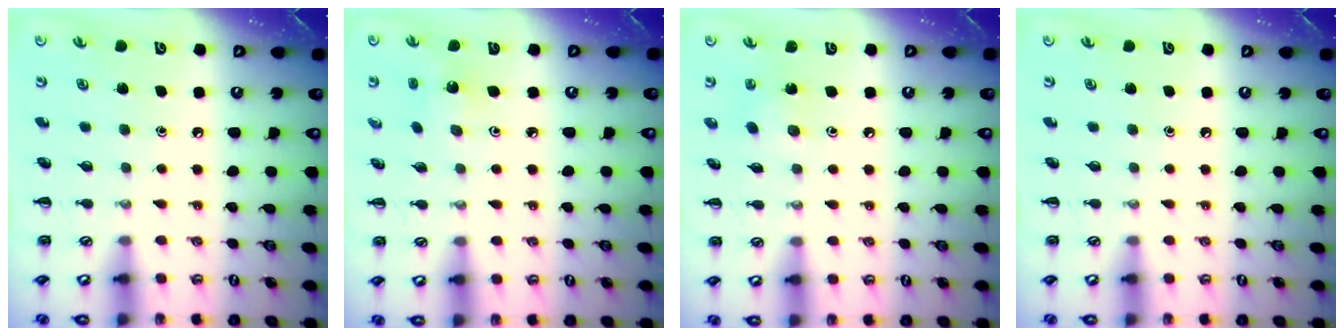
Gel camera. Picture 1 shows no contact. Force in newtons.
{"total": 1.7, "press": 1.5, "slide": 0.7}
{"total": 2.5, "press": 2.4, "slide": 0.8}
{"total": 0.0}